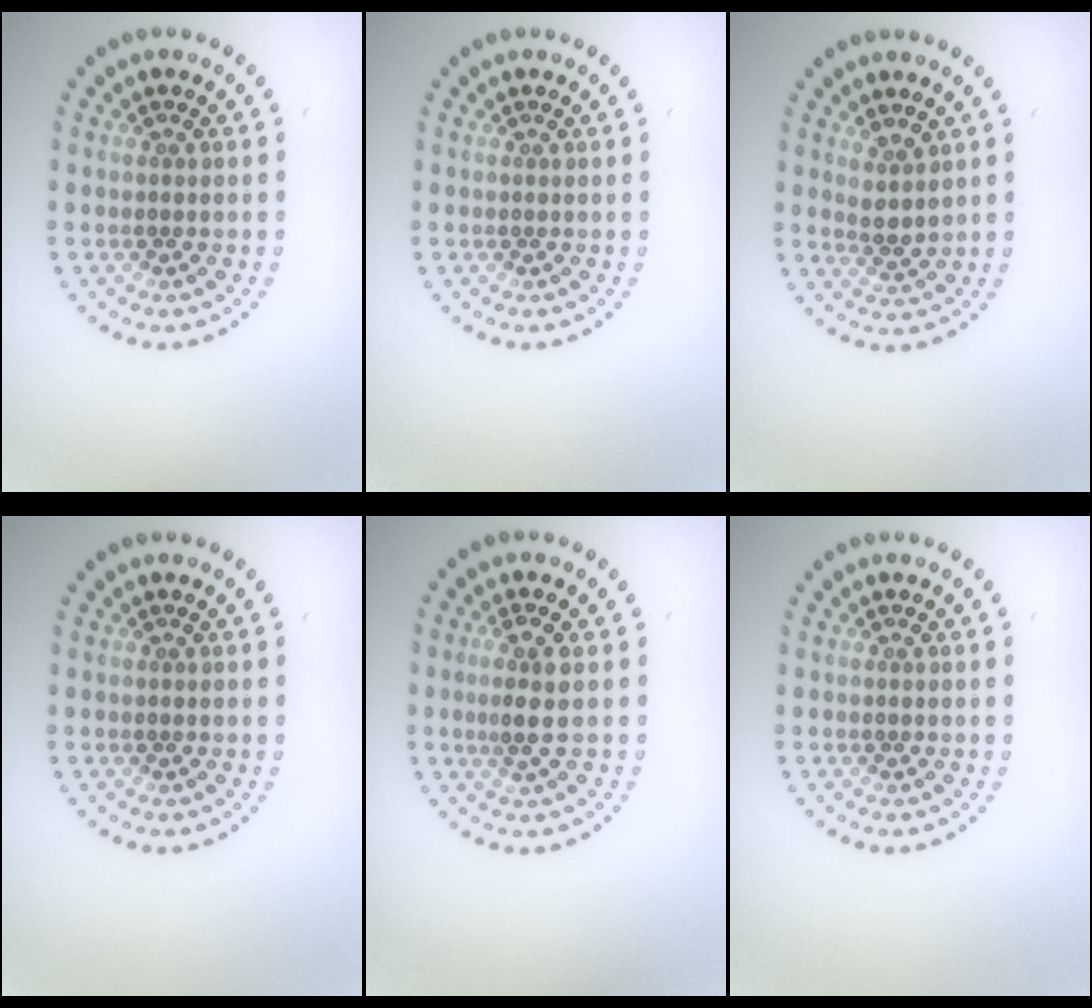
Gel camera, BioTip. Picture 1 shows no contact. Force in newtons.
{"total": 0.0}
{"total": 2.1, "press": 1.7, "slide": 1.2}
{"total": 0.0}
{"total": 2.1, "press": 1.8, "slide": 1.0}
{"total": 0.0}